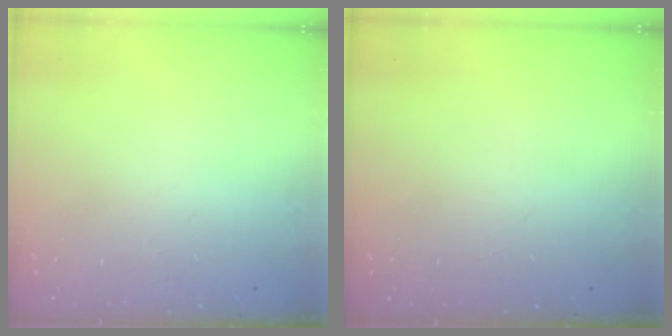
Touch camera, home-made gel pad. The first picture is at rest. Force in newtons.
{"total": 0.0}